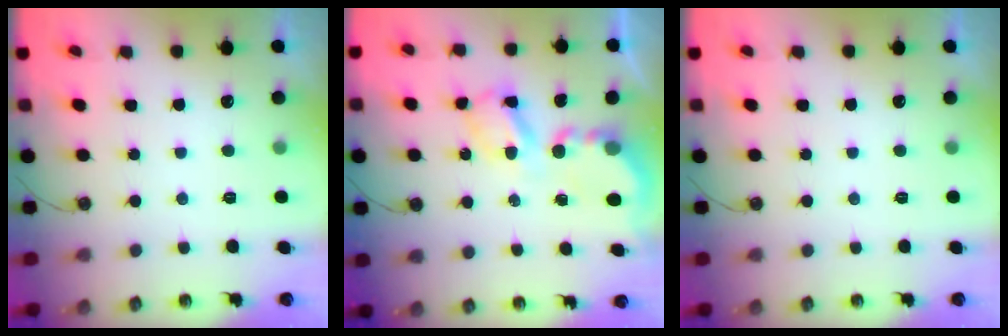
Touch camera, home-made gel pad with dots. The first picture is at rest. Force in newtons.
{"total": 7.3, "press": 7.3, "slide": 0.5}
{"total": 0.0}